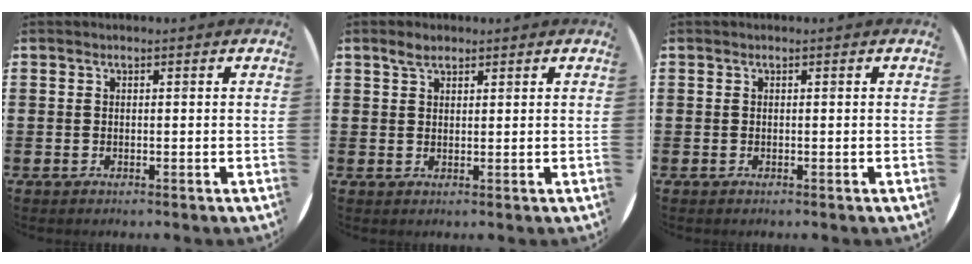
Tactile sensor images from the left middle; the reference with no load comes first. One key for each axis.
{"total": 2.2, "fx": 1.8, "fy": 0.9, "fz": 1.0, "tx": -0.014, "ty": 0.003, "tz": 0.031}
{"total": 0.0}